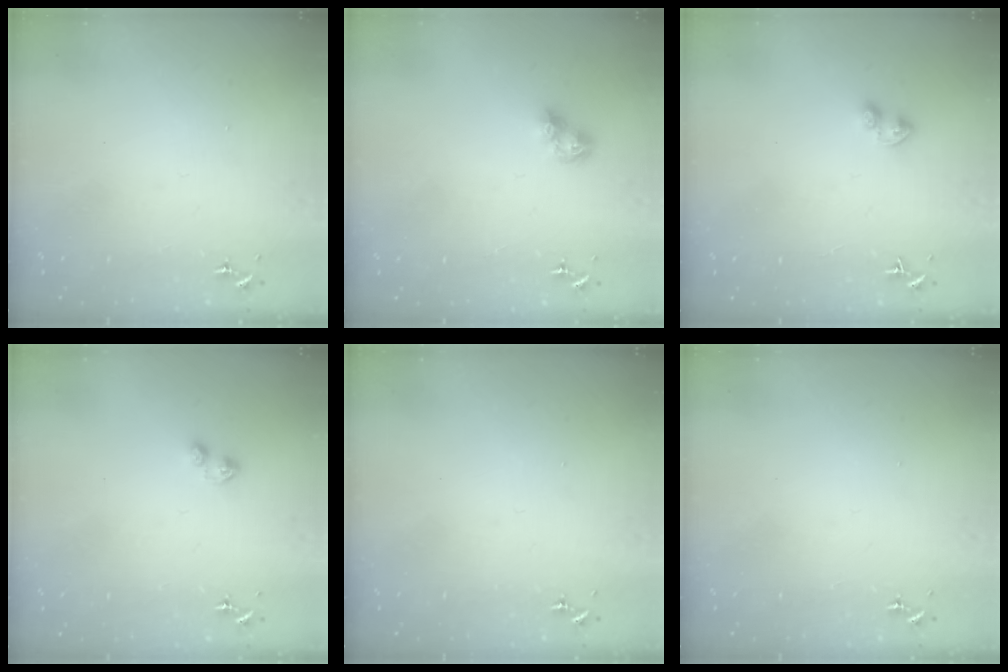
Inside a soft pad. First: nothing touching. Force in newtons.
{"total": 6.4, "press": 6.4, "slide": 0.3}
{"total": 4.2, "press": 4.1, "slide": 0.8}
{"total": 3.1, "press": 3.1, "slide": 0.5}
{"total": 0.0}
{"total": 0.0}